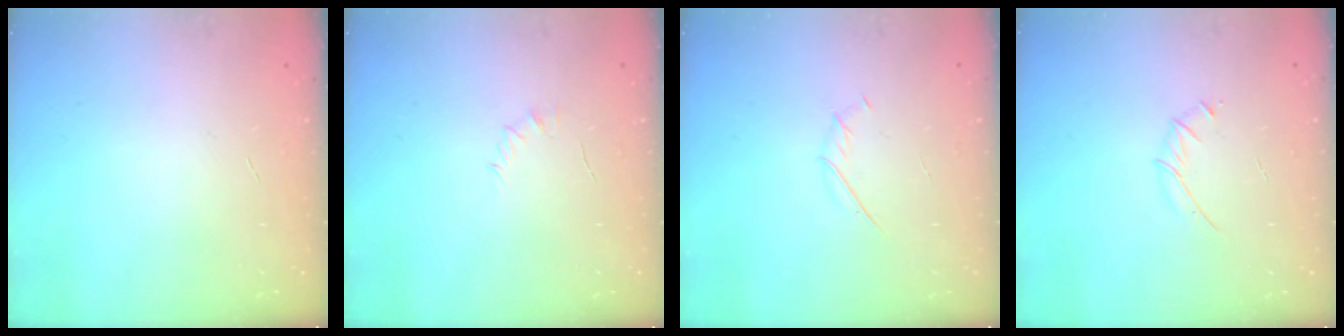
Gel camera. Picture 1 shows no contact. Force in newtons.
{"total": 4.1, "press": 3.9, "slide": 1.3}
{"total": 2.0, "press": 2.0, "slide": 0.6}
{"total": 3.3, "press": 3.2, "slide": 0.9}